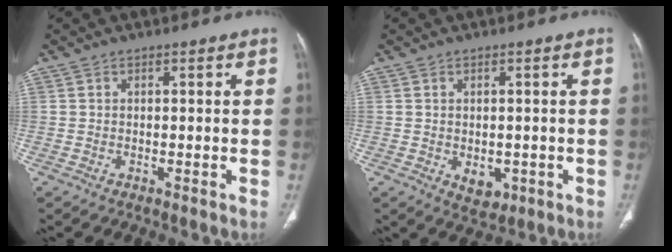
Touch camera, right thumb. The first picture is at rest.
{"total": 4.0, "force": [-0.9, 2.8, 2.7], "torque": [-0.025, -0.002, 0.000]}